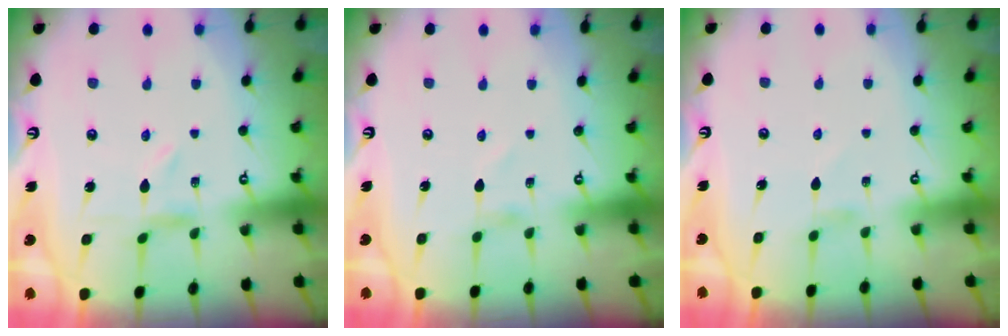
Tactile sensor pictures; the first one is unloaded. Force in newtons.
{"total": 0.5, "press": 0.5, "slide": 0.1}
{"total": 0.8, "press": 0.7, "slide": 0.2}